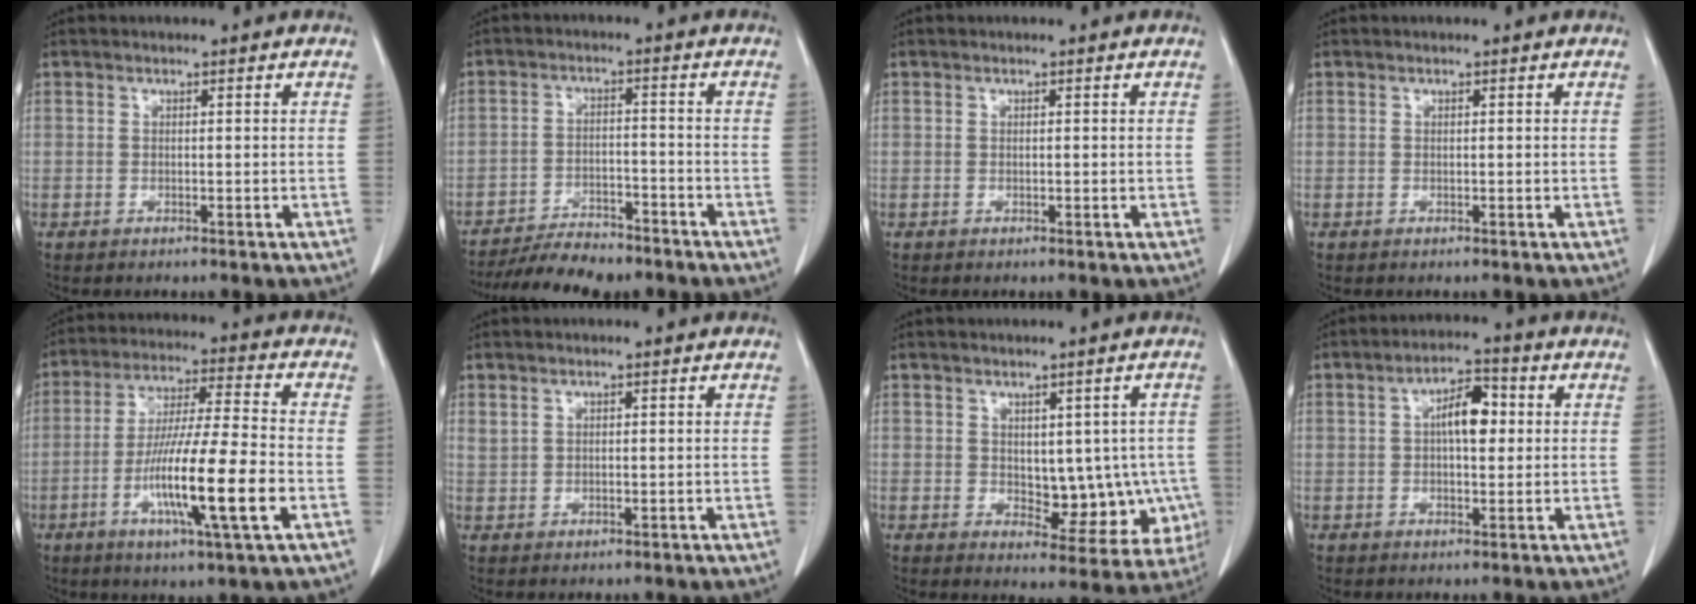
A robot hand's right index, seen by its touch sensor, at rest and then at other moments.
{"total": 9.4, "force": [-8.4, 2.3, 3.6], "torque": [-0.050, -0.010, -0.135]}
{"total": 0.0}
{"total": 0.0}
{"total": 14.9, "force": [-4.6, 0.2, 14.2], "torque": [-0.264, -0.014, -0.084]}
{"total": 1.1, "force": [0.8, 0.5, 0.6], "torque": [-0.015, 0.006, 0.021]}
{"total": 9.0, "force": [-0.5, 5.2, 7.3], "torque": [-0.069, 0.006, 0.012]}
{"total": 6.1, "force": [0.9, 2.5, 5.5], "torque": [-0.095, 0.015, 0.013]}